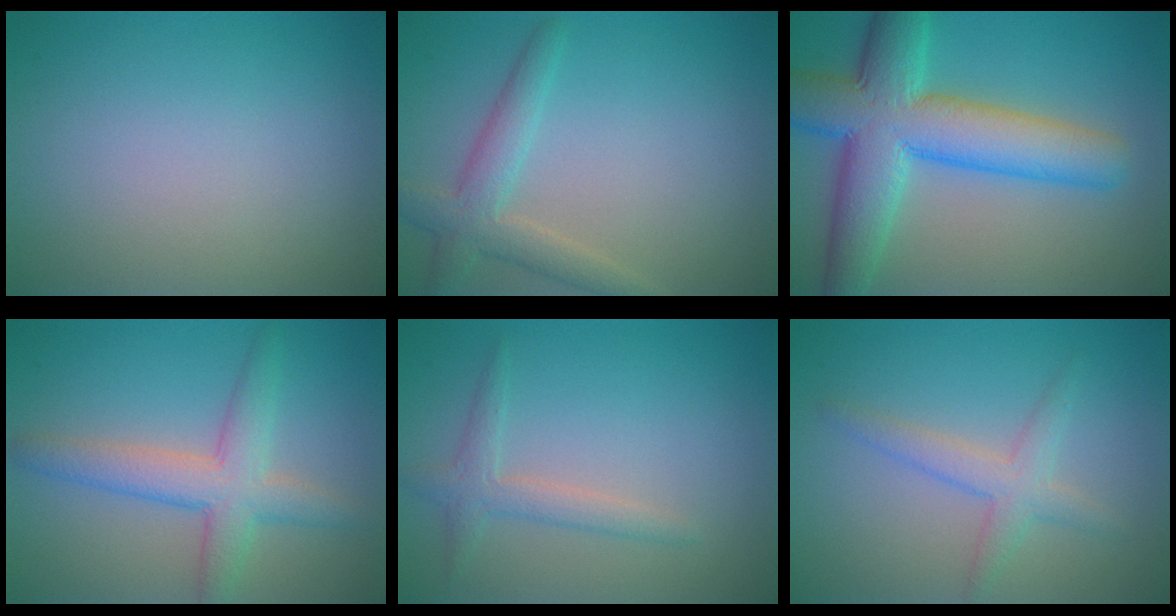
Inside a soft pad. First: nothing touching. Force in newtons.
{"total": 3.4, "press": 3.4, "slide": 0.3}
{"total": 10.3, "press": 10.3, "slide": 0.2}
{"total": 4.7, "press": 4.7, "slide": 0.2}
{"total": 2.1, "press": 2.1, "slide": 0.1}
{"total": 2.6, "press": 2.6, "slide": 0.2}